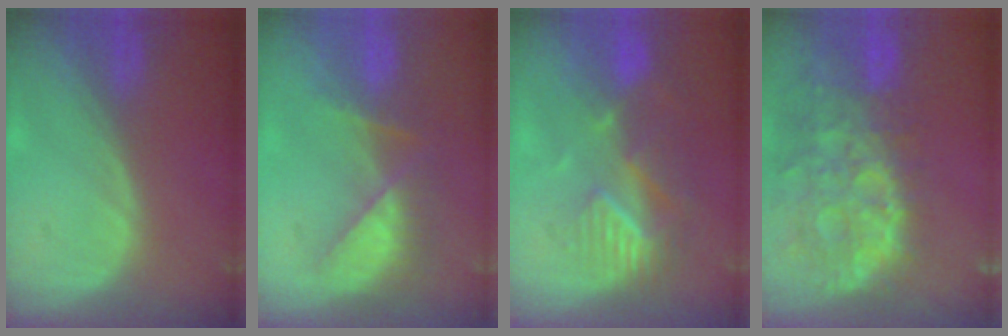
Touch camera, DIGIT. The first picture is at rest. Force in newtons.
{"total": 8.2, "press": 7.0, "slide": 4.3}
{"total": 9.0, "press": 7.8, "slide": 4.4}
{"total": 13.6, "press": 11.0, "slide": 7.9}